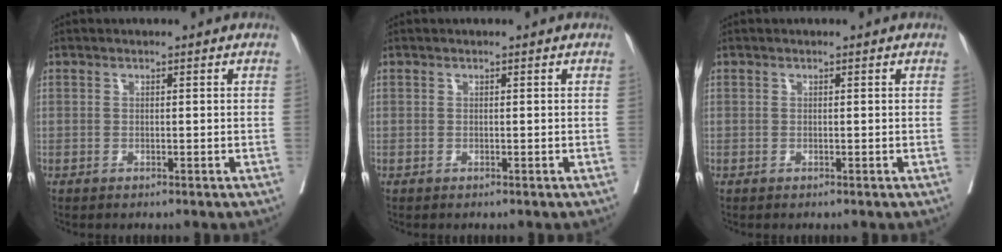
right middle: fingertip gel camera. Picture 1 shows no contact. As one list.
[{"total": 0.0}, {"total": 0.0}]